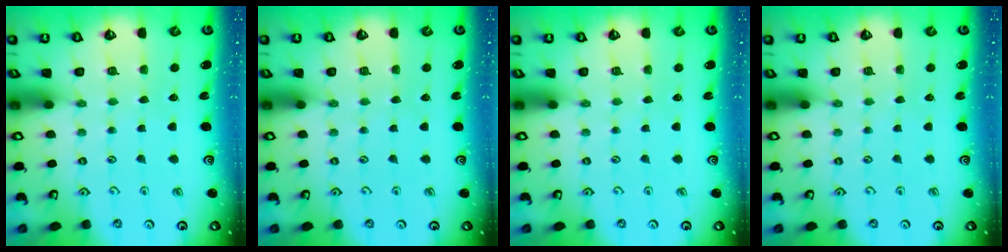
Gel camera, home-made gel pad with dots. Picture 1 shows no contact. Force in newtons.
{"total": 0.0}
{"total": 0.0}
{"total": 0.0}